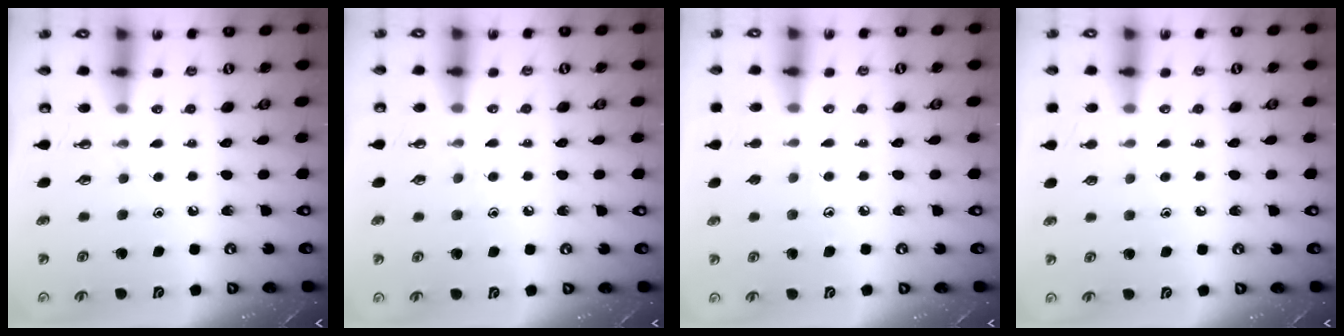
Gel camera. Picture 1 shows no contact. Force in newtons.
{"total": 5.3, "press": 5.2, "slide": 0.6}
{"total": 4.6, "press": 4.5, "slide": 0.4}
{"total": 4.8, "press": 4.8, "slide": 0.6}